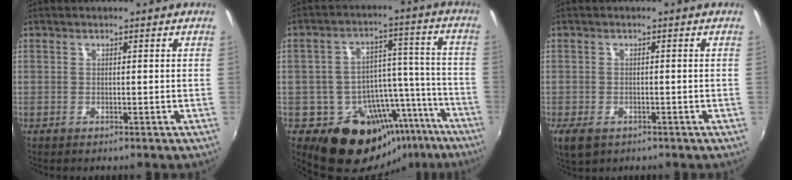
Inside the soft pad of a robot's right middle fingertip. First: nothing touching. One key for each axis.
{"total": 19.5, "fx": -14.2, "fy": 11.3, "fz": 7.0, "tx": -0.116, "ty": 0.056, "tz": -0.181}
{"total": 4.7, "fx": -2.7, "fy": 2.6, "fz": 2.9, "tx": -0.065, "ty": -0.019, "tz": -0.045}